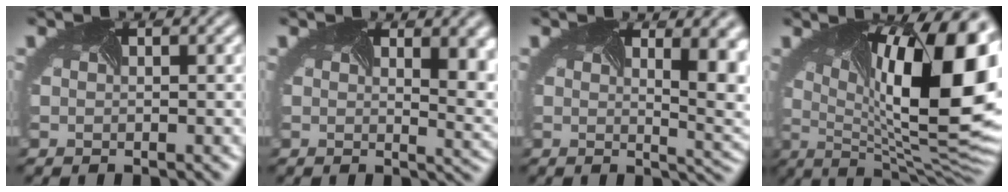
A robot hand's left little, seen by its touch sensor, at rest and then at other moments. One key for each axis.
{"total": 8.8, "fx": 3.4, "fy": 4.4, "fz": 6.8, "tx": -0.069, "ty": 0.016, "tz": 0.047}
{"total": 9.7, "fx": 2.5, "fy": 4.4, "fz": 8.2, "tx": -0.075, "ty": 0.018, "tz": 0.035}
{"total": 18.3, "fx": 2.5, "fy": 6.7, "fz": 16.8, "tx": -0.219, "ty": 0.004, "tz": 0.050}